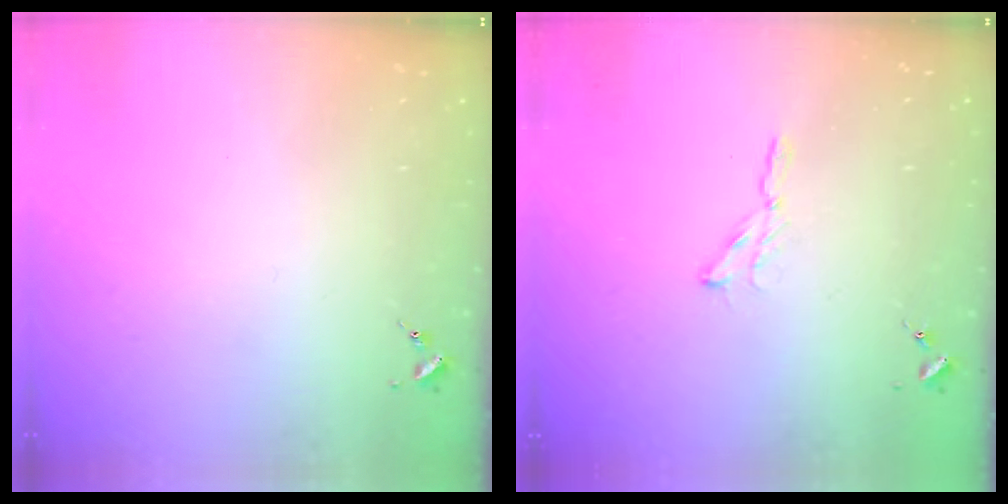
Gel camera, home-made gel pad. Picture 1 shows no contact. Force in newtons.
{"total": 2.9, "press": 2.9, "slide": 0.3}